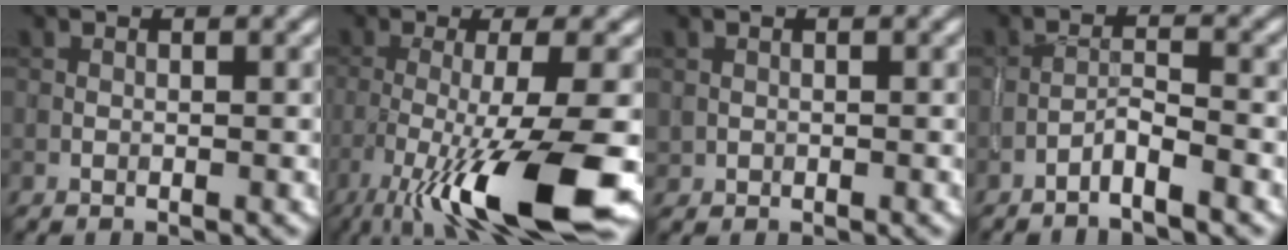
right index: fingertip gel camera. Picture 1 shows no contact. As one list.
[{"total": 12.1, "force": [-5.1, 2.2, 10.7], "torque": [-0.176, -0.015, -0.090]}, {"total": 0.5, "force": [0.2, 0.5, 0.0], "torque": [0.005, -0.003, 0.005]}, {"total": 2.1, "force": [-1.7, 0.1, 1.3], "torque": [-0.023, 0.010, -0.037]}]